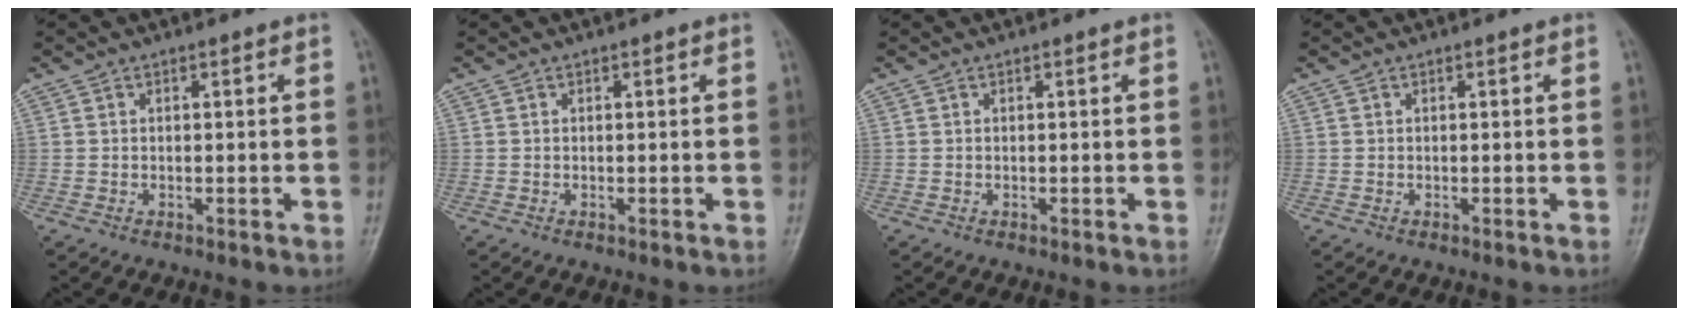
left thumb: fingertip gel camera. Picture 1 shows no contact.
{"total": 0.0}
{"total": 0.0}
{"total": 0.0}